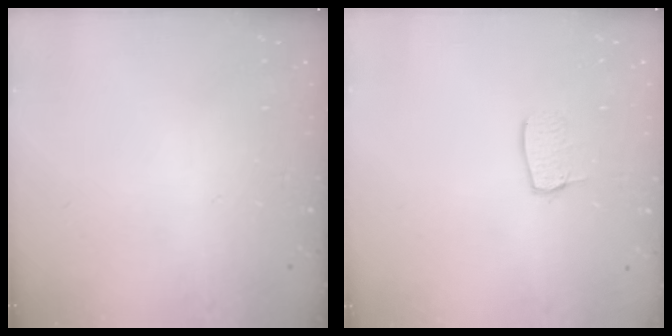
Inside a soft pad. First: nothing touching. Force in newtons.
{"total": 6.3, "press": 6.3, "slide": 0.2}